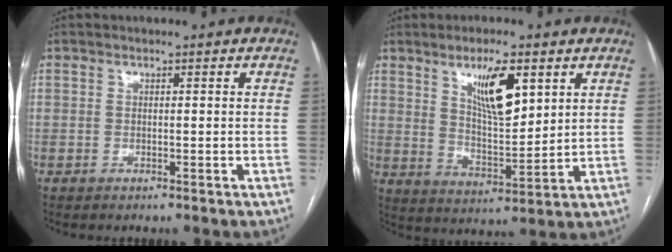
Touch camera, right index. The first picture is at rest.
{"total": 9.7, "force": [4.7, 2.4, 8.1], "torque": [-0.146, -0.004, 0.090]}